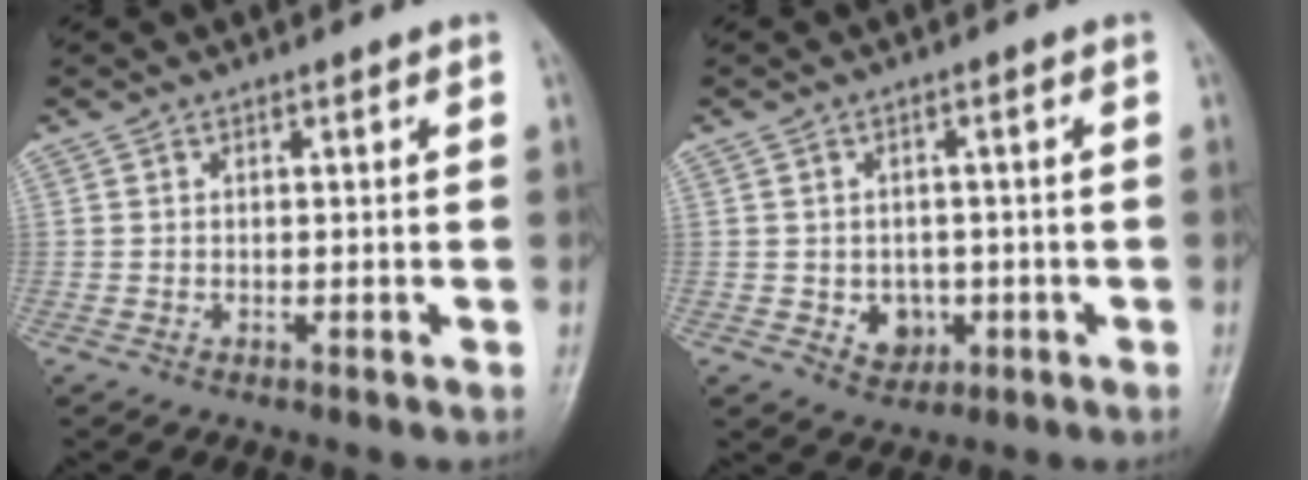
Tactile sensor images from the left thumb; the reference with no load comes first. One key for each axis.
{"total": 4.5, "fx": -1.0, "fy": 3.8, "fz": 2.3, "tx": -0.011, "ty": 0.005, "tz": -0.005}